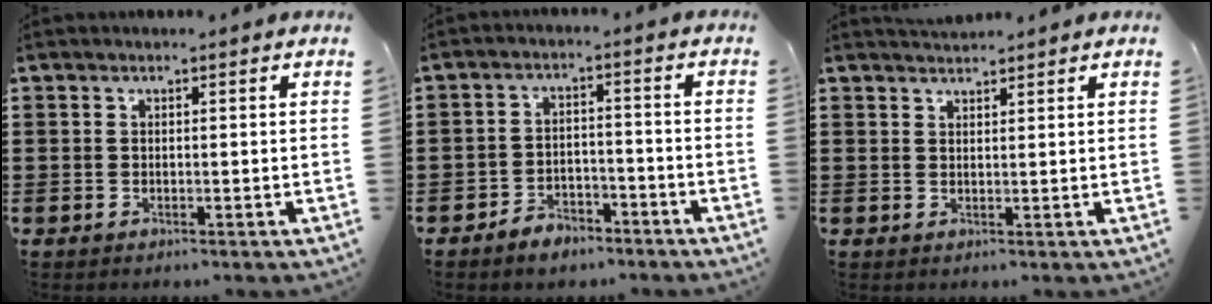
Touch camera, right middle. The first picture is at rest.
{"total": 3.6, "force": [-3.3, 1.2, 0.5], "torque": [-0.012, 0.010, -0.068]}
{"total": 1.7, "force": [1.7, 0.3, 0.2], "torque": [-0.007, 0.004, 0.033]}